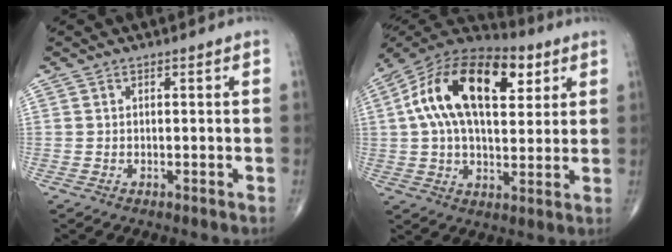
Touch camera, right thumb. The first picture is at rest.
{"total": 22.3, "force": [6.7, 11.9, 17.7], "torque": [-0.299, 0.014, 0.101]}